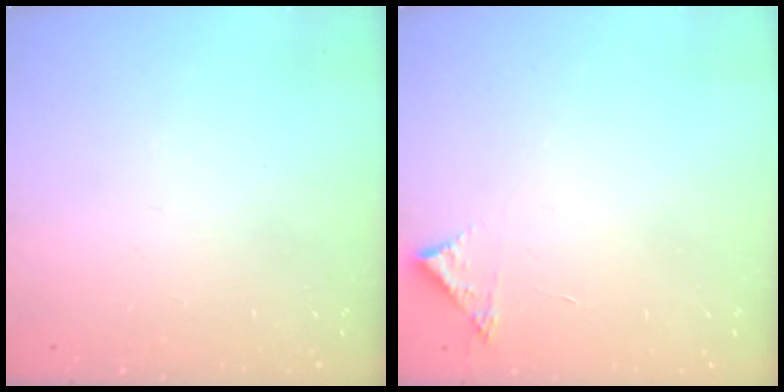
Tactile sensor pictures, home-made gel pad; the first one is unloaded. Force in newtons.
{"total": 3.7, "press": 3.7, "slide": 0.1}